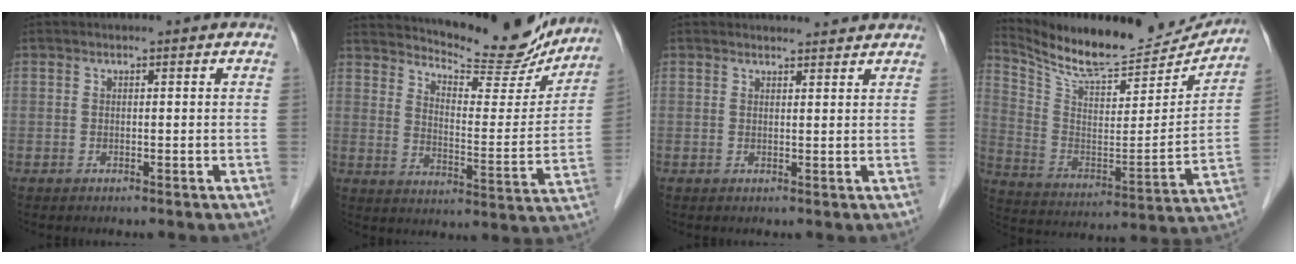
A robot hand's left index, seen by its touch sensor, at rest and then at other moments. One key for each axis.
{"total": 18.8, "fx": 17.3, "fy": 3.4, "fz": 6.5, "tx": -0.098, "ty": -0.040, "tz": 0.228}
{"total": 3.4, "fx": 3.4, "fy": 0.6, "fz": 0.3, "tx": -0.008, "ty": 0.006, "tz": 0.037}
{"total": 21.8, "fx": 20.2, "fy": 3.9, "fz": 7.2, "tx": -0.131, "ty": -0.047, "tz": 0.306}